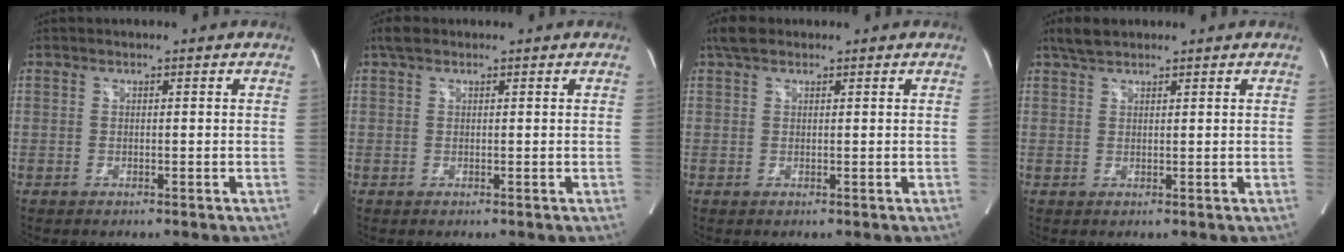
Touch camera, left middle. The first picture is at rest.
{"total": 1.9, "force": [1.3, 0.8, 1.0], "torque": [-0.025, 0.019, 0.025]}
{"total": 2.6, "force": [1.9, 1.2, 1.3], "torque": [-0.031, 0.020, 0.035]}
{"total": 3.0, "force": [2.5, 1.0, 1.3], "torque": [-0.034, 0.012, 0.048]}